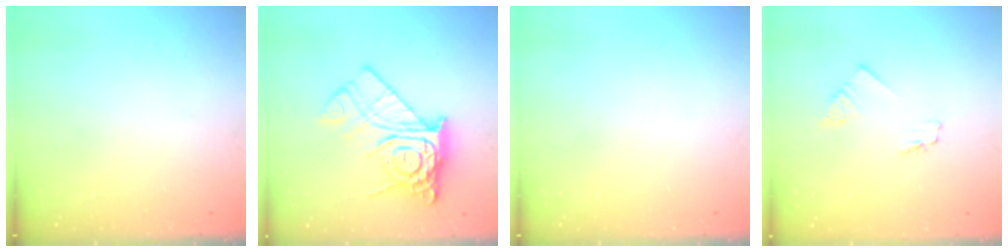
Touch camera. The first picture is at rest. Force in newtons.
{"total": 18.3, "press": 18.2, "slide": 1.7}
{"total": 0.0}
{"total": 1.7, "press": 1.7, "slide": 0.3}